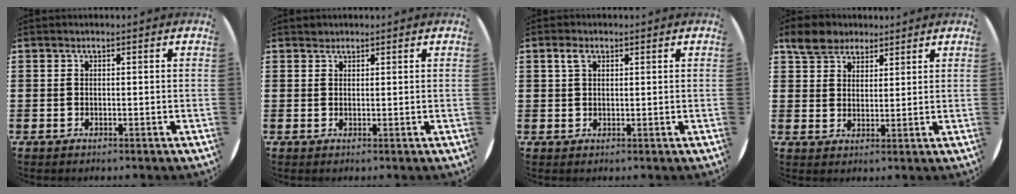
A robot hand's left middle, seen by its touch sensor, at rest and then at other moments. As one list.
[{"total": 0.7, "force": [0.7, 0.3, -0.1], "torque": [0.002, 0.003, 0.014]}, {"total": 2.1, "force": [1.2, 1.2, 1.3], "torque": [-0.021, 0.002, 0.020]}, {"total": 4.8, "force": [3.9, 2.5, 0.8], "torque": [-0.024, 0.000, 0.074]}]